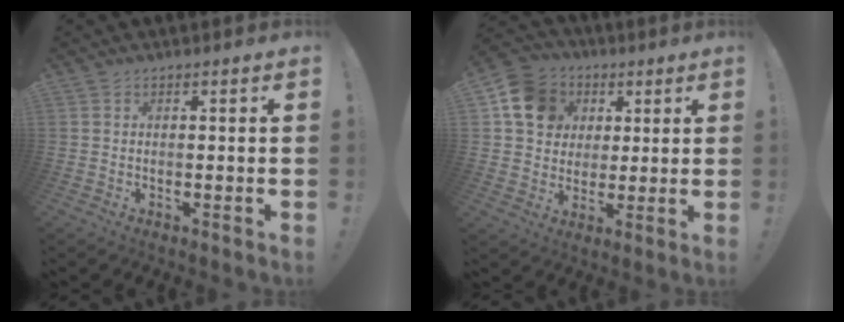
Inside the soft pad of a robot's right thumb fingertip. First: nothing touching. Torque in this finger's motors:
{"motor_torque": [-0.19, 0.60, -0.12, 0.23, 0.05]}